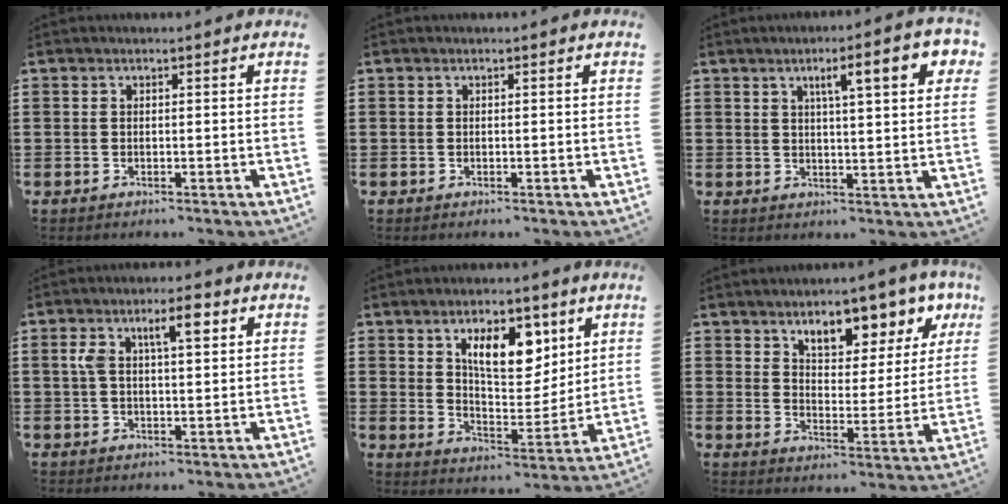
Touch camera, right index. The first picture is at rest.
{"total": 0.0}
{"total": 7.4, "force": [3.3, 1.3, 6.4], "torque": [-0.108, 0.000, 0.048]}
{"total": 6.3, "force": [2.3, 2.2, 5.5], "torque": [-0.100, 0.006, 0.033]}
{"total": 10.2, "force": [5.5, 5.1, 7.0], "torque": [-0.110, -0.011, 0.091]}
{"total": 7.7, "force": [6.3, 2.5, 3.6], "torque": [-0.065, -0.031, 0.105]}